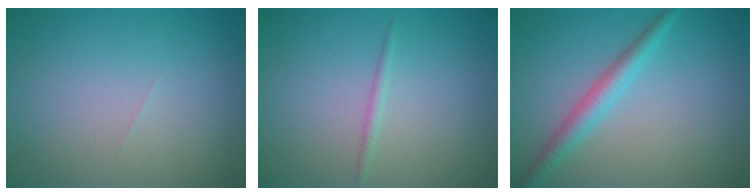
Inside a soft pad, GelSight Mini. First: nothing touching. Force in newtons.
{"total": 0.8, "press": 0.8, "slide": 0.0}
{"total": 2.8, "press": 2.8, "slide": 0.1}